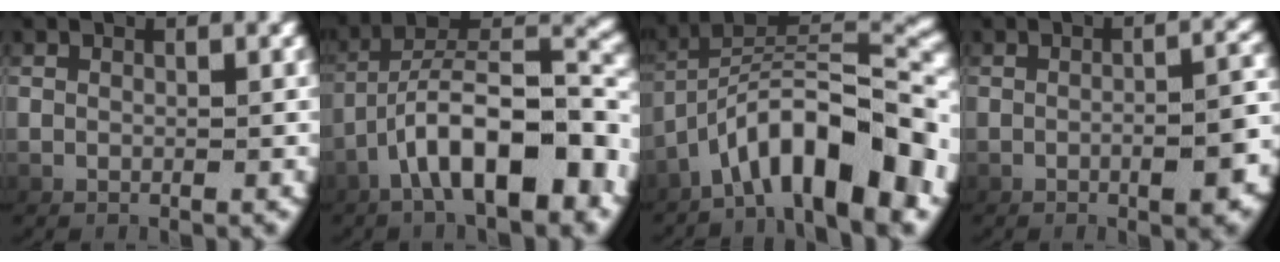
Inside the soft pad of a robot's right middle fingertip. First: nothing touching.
{"total": 7.1, "force": [-1.6, 3.2, 6.2], "torque": [-0.108, -0.002, -0.018]}
{"total": 8.6, "force": [-2.9, 4.0, 7.0], "torque": [-0.116, -0.005, -0.038]}
{"total": 4.5, "force": [-1.7, 1.4, 3.8], "torque": [-0.044, 0.004, -0.028]}